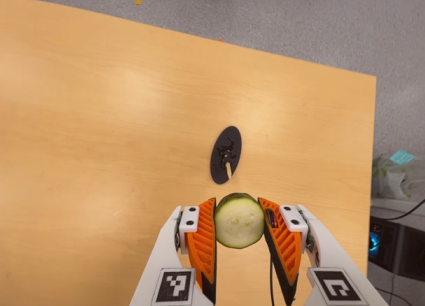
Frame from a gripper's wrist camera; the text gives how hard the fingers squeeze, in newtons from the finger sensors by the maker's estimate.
{"total": 10.4, "left": 9.1, "right": 11.6}